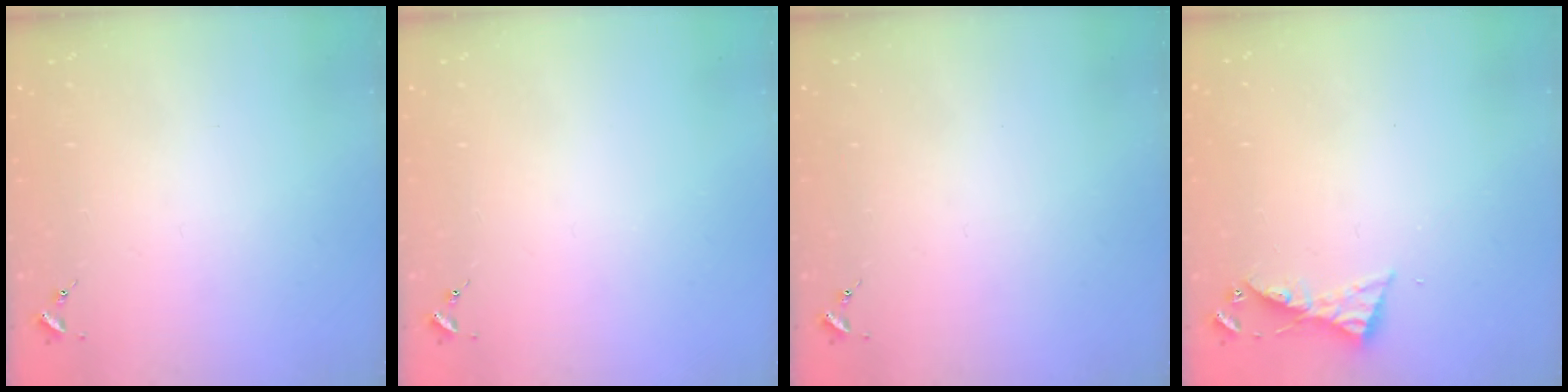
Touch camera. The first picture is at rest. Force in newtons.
{"total": 0.0}
{"total": 0.0}
{"total": 5.2, "press": 5.2, "slide": 0.4}